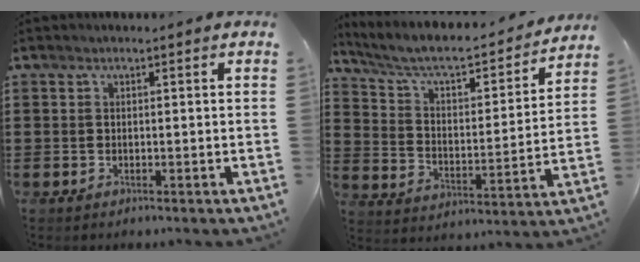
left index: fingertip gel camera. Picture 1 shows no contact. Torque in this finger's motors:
{"motor_torque": [1.32, -0.82, 0.29, 0.10]}